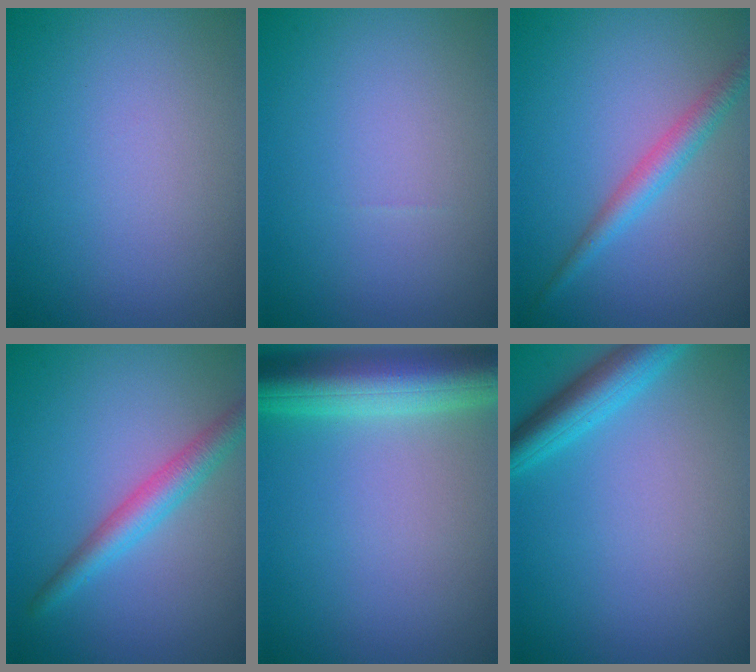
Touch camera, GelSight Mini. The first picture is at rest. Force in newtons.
{"total": 0.0}
{"total": 2.5, "press": 2.5, "slide": 0.1}
{"total": 3.1, "press": 3.1, "slide": 0.1}
{"total": 7.9, "press": 7.8, "slide": 0.4}
{"total": 3.9, "press": 3.9, "slide": 0.2}